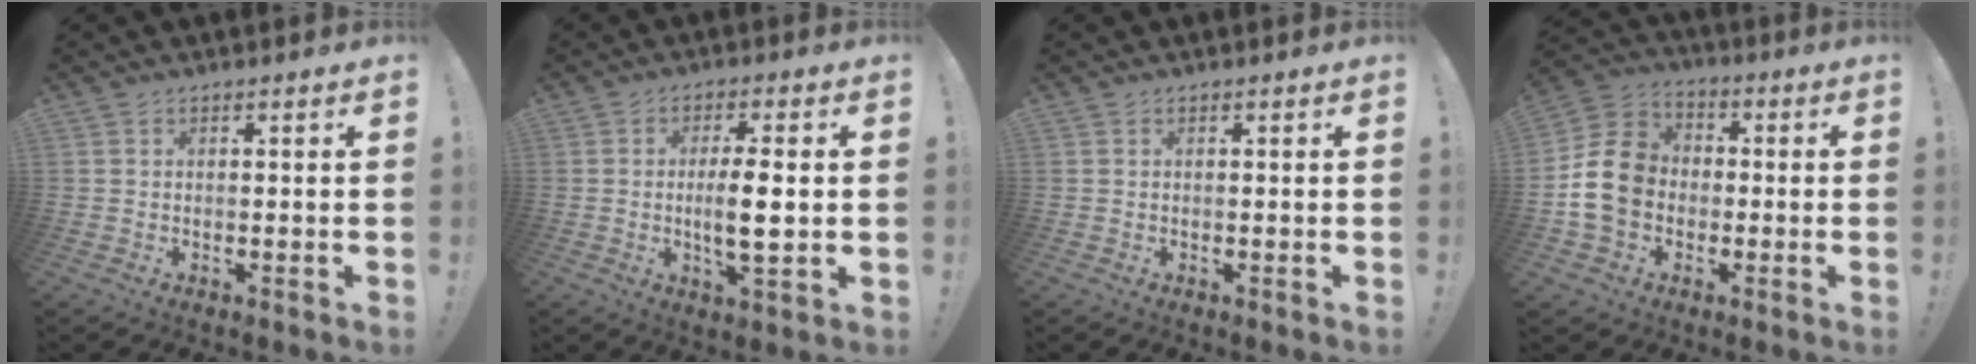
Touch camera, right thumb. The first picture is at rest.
{"total": 8.5, "force": [-0.7, 1.9, 8.2], "torque": [-0.153, -0.005, -0.019]}
{"total": 0.0}
{"total": 13.9, "force": [-1.5, 11.7, 7.3], "torque": [-0.128, 0.031, -0.018]}